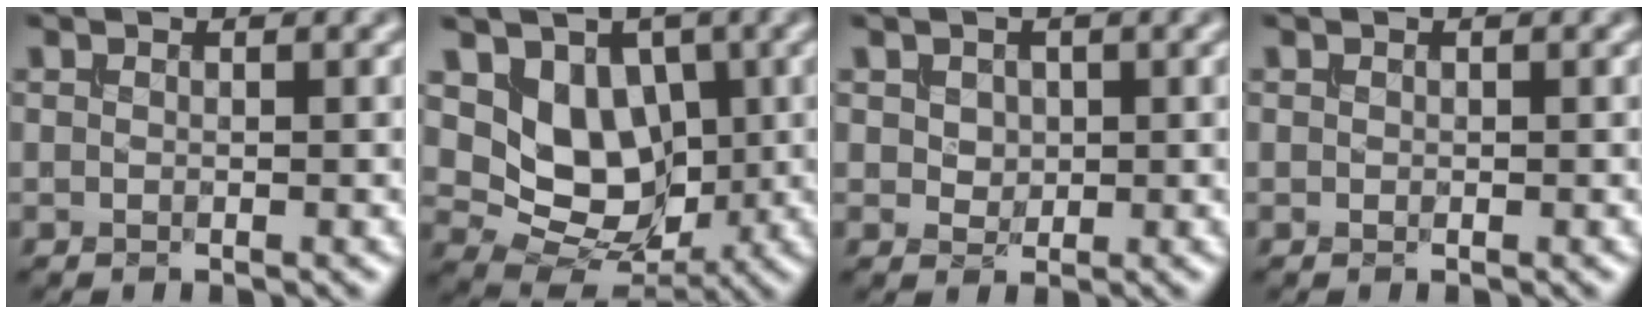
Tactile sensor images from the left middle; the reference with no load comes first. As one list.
[{"total": 7.0, "force": [1.3, 5.4, 4.3], "torque": [-0.073, -0.018, 0.019]}, {"total": 1.6, "force": [0.5, 1.3, 0.8], "torque": [-0.022, 0.000, 0.013]}, {"total": 0.0}]